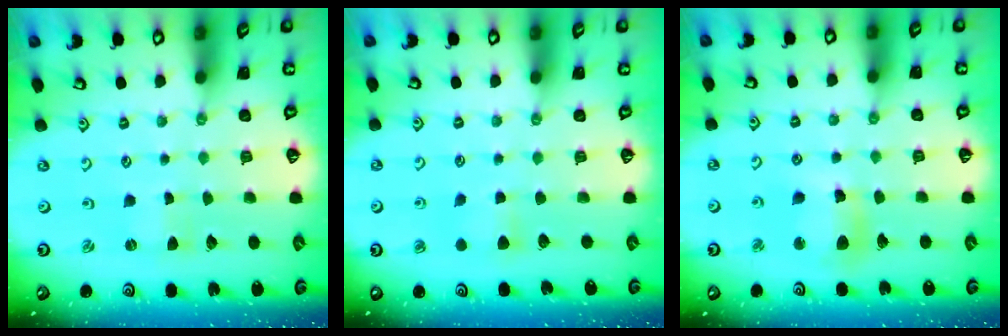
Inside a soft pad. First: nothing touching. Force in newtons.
{"total": 4.5, "press": 4.5, "slide": 0.8}
{"total": 11.1, "press": 11.0, "slide": 1.5}